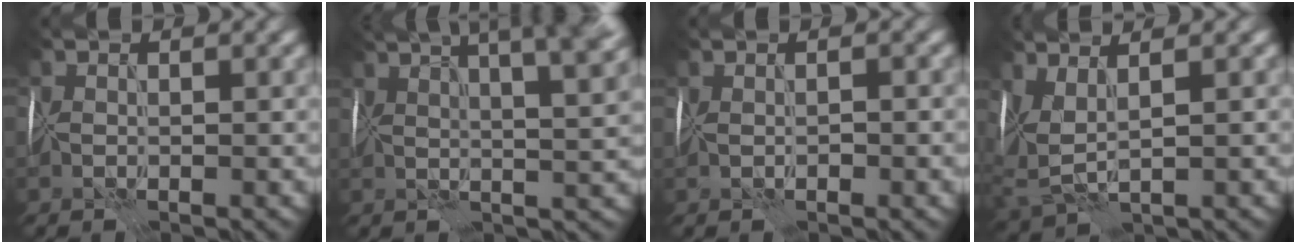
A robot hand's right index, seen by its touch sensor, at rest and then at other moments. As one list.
[{"total": 14.4, "force": [8.0, 5.6, 10.6], "torque": [-0.102, 0.065, 0.078]}, {"total": 1.6, "force": [0.0, 0.7, 1.5], "torque": [-0.023, 0.000, 0.006]}, {"total": 4.6, "force": [1.7, 2.0, 3.8], "torque": [-0.089, 0.000, 0.042]}]